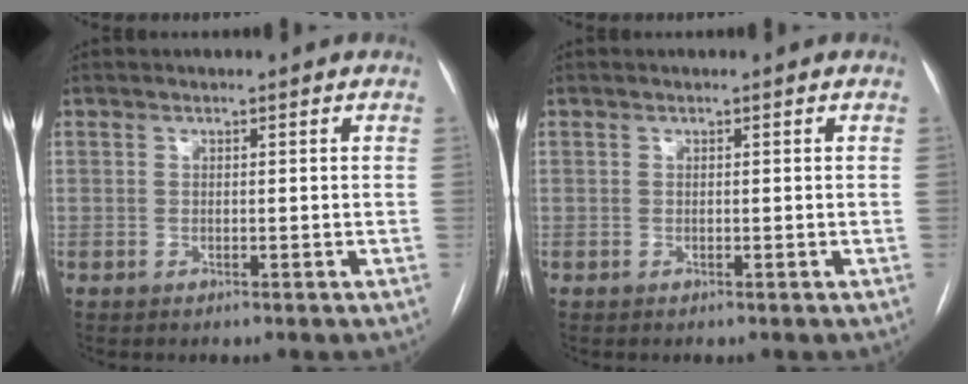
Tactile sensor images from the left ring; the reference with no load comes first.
{"total": 0.0}